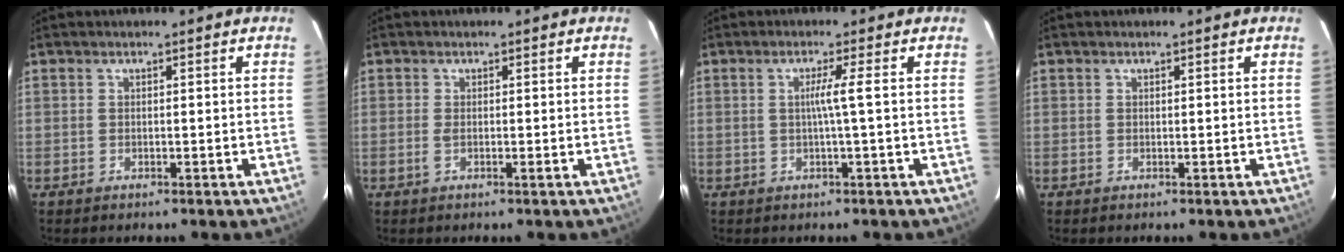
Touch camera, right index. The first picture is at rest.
{"total": 1.2, "force": [-0.2, 0.1, 1.2], "torque": [-0.023, -0.003, -0.004]}
{"total": 2.6, "force": [0.1, -1.0, 2.4], "torque": [-0.044, -0.002, 0.002]}
{"total": 0.0}